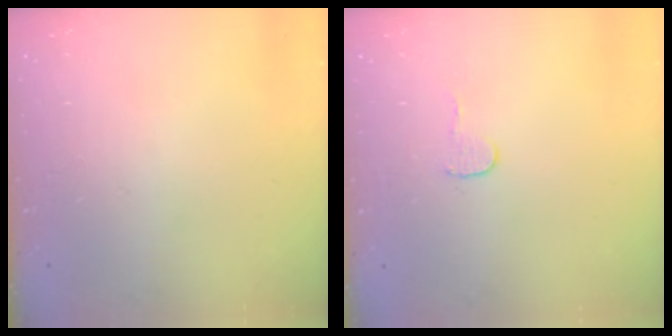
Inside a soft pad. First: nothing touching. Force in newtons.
{"total": 3.7, "press": 3.6, "slide": 0.3}